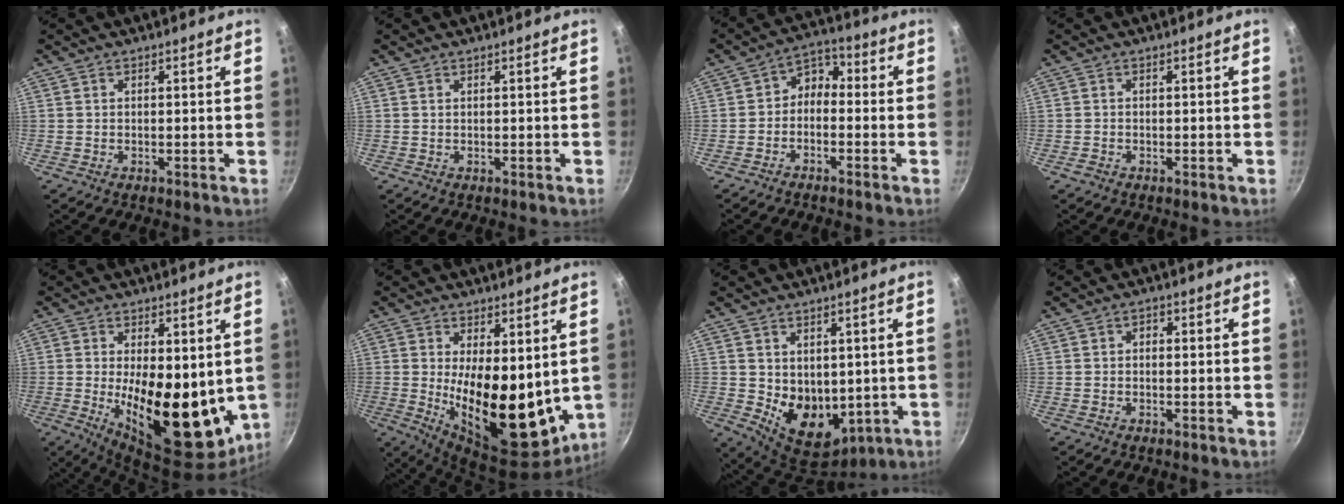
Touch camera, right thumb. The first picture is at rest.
{"total": 0.0}
{"total": 4.9, "force": [-1.7, 3.6, 2.9], "torque": [-0.025, 0.038, -0.042]}
{"total": 1.1, "force": [-0.7, 0.8, 0.4], "torque": [-0.009, 0.003, -0.013]}
{"total": 19.1, "force": [-0.2, 8.8, 17.0], "torque": [-0.227, -0.032, 0.009]}
{"total": 18.7, "force": [1.2, 8.8, 16.5], "torque": [-0.223, -0.043, 0.035]}
{"total": 11.4, "force": [0.2, 8.5, 7.5], "torque": [-0.085, -0.032, 0.029]}
{"total": 1.2, "force": [-0.3, 0.9, 0.7], "torque": [-0.012, 0.008, -0.008]}